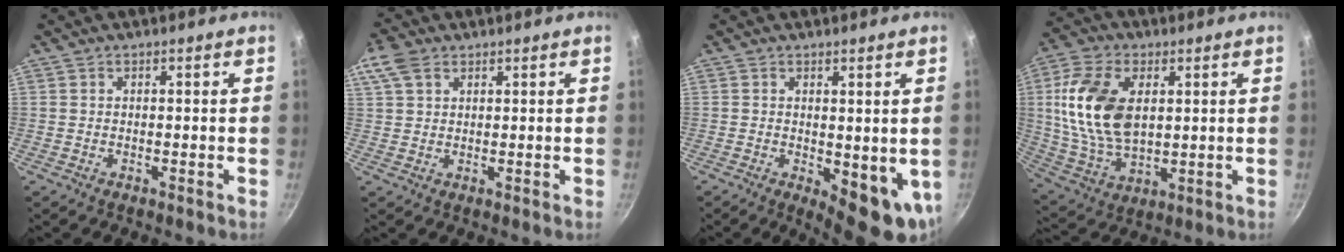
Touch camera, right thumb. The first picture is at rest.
{"total": 5.2, "force": [2.7, 3.3, 3.0], "torque": [-0.059, 0.007, 0.051]}
{"total": 8.8, "force": [-0.3, 3.8, 8.0], "torque": [-0.086, -0.014, 0.005]}
{"total": 17.2, "force": [3.2, 10.4, 13.3], "torque": [-0.243, -0.008, 0.067]}